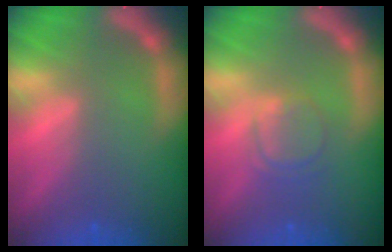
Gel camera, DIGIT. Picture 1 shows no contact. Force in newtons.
{"total": 3.0}